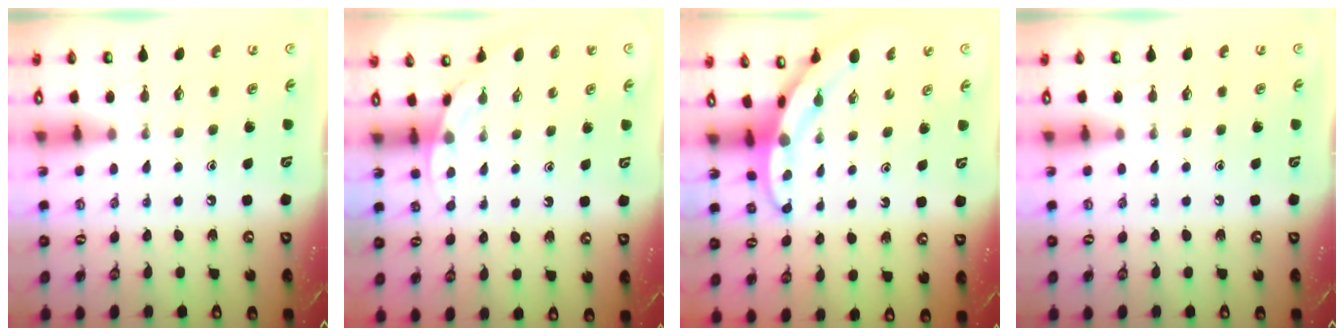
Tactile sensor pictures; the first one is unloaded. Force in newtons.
{"total": 2.6, "press": 2.6, "slide": 0.1}
{"total": 3.6, "press": 3.6, "slide": 0.4}
{"total": 0.0}